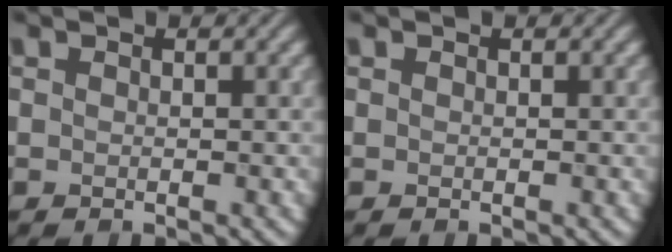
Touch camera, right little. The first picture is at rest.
{"total": 0.0}